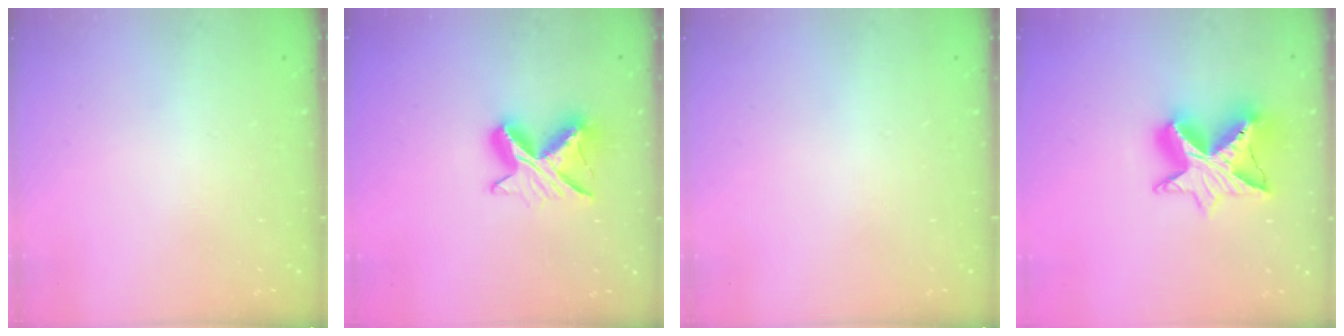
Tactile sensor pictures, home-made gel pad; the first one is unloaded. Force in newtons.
{"total": 9.6, "press": 9.6, "slide": 0.6}
{"total": 0.0}
{"total": 13.6, "press": 13.5, "slide": 1.0}